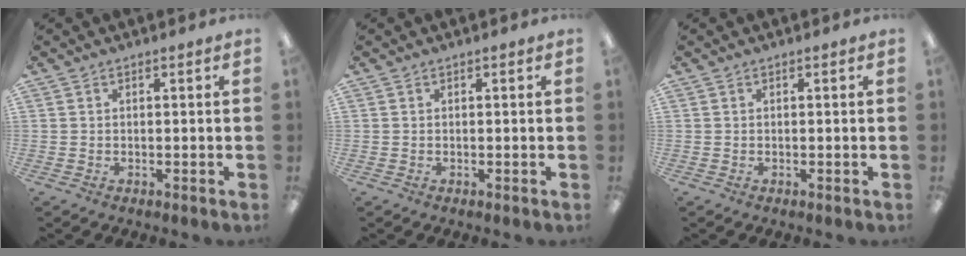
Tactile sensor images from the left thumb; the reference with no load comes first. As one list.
[{"total": 0.0}, {"total": 0.0}]